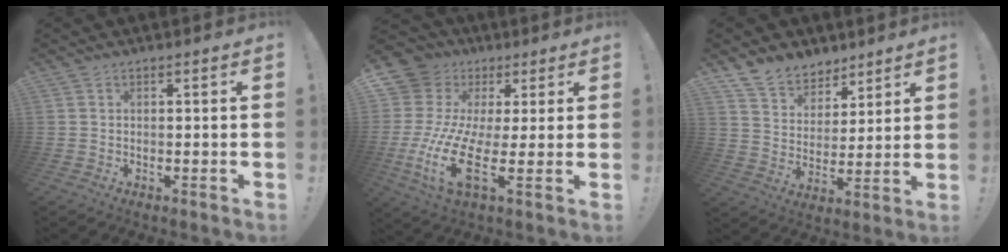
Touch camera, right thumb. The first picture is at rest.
{"total": 14.2, "force": [-1.4, 8.4, 11.4], "torque": [-0.254, -0.018, -0.028]}
{"total": 10.6, "force": [8.3, 6.2, 1.7], "torque": [-0.043, -0.061, 0.166]}